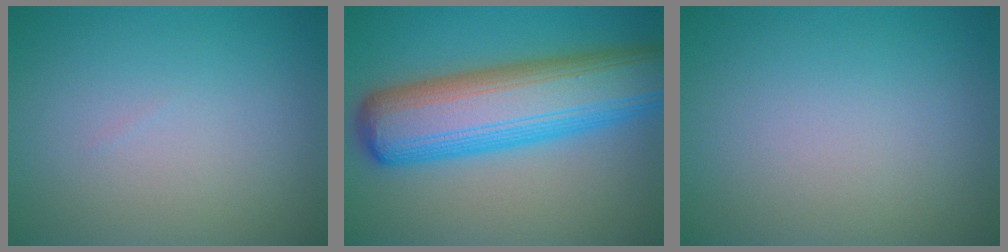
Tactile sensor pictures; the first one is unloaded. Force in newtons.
{"total": 11.8, "press": 11.8, "slide": 0.3}
{"total": 0.0}